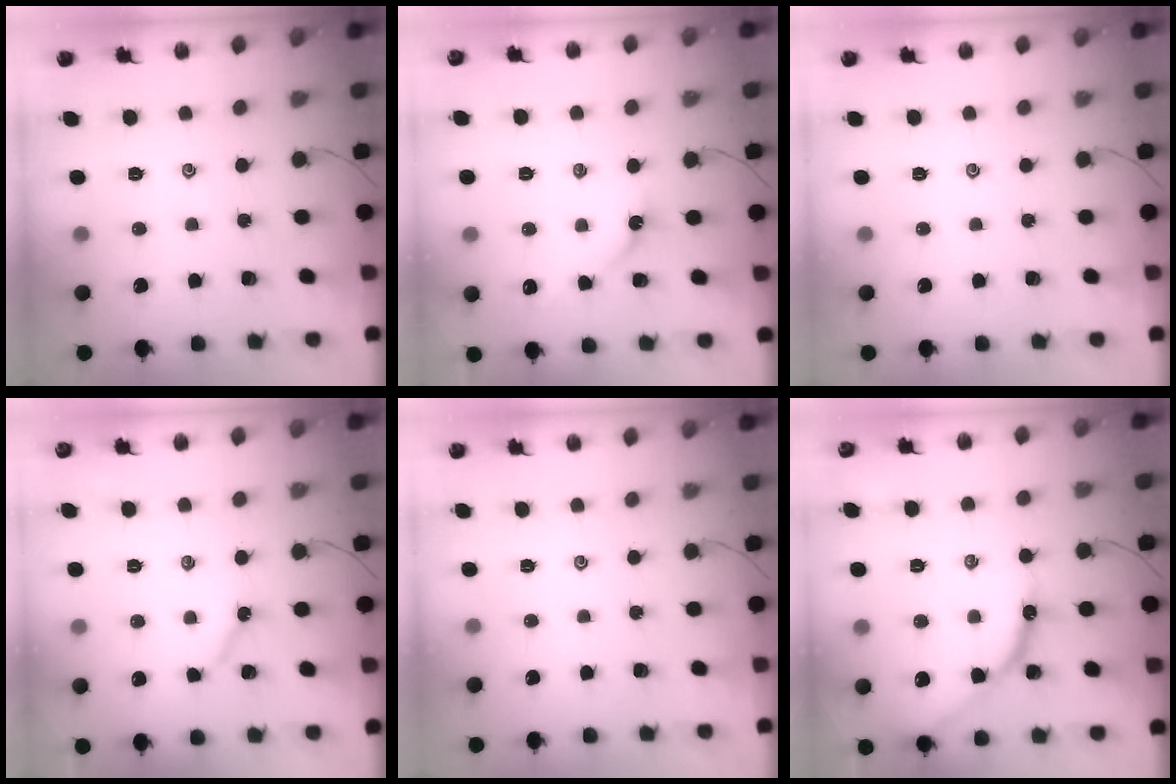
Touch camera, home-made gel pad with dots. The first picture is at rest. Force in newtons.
{"total": 4.0, "press": 3.9, "slide": 0.6}
{"total": 0.0}
{"total": 3.8, "press": 3.8, "slide": 0.1}
{"total": 0.0}
{"total": 10.3, "press": 10.2, "slide": 0.8}